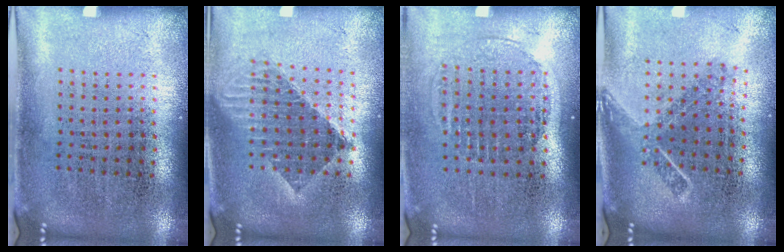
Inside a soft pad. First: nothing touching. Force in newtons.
{"total": 1.6, "press": 1.3, "slide": 0.9}
{"total": 1.5, "press": 1.3, "slide": 0.7}
{"total": 1.8, "press": 1.3, "slide": 1.2}